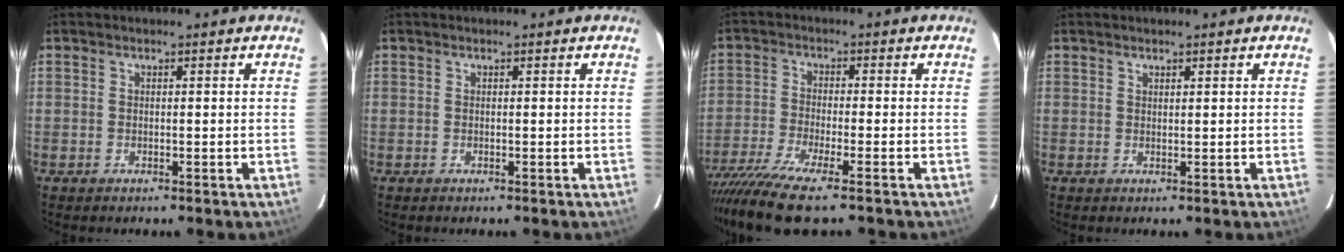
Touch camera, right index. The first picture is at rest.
{"total": 0.0}
{"total": 11.9, "force": [-9.3, 0.9, 7.3], "torque": [-0.168, -0.047, -0.172]}
{"total": 0.8, "force": [0.7, 0.1, 0.2], "torque": [-0.005, -0.001, 0.013]}